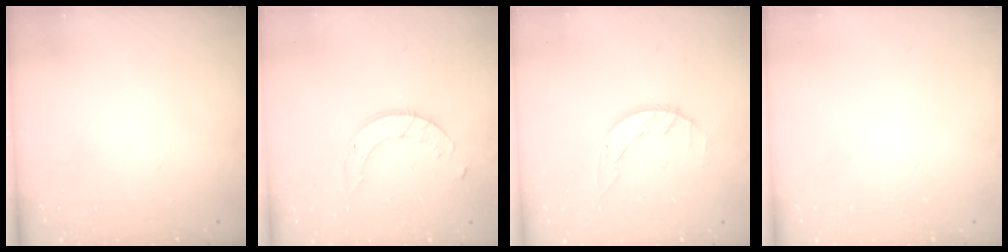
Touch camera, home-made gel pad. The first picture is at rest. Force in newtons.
{"total": 9.7, "press": 9.6, "slide": 0.8}
{"total": 2.7, "press": 2.7, "slide": 0.3}
{"total": 0.0}